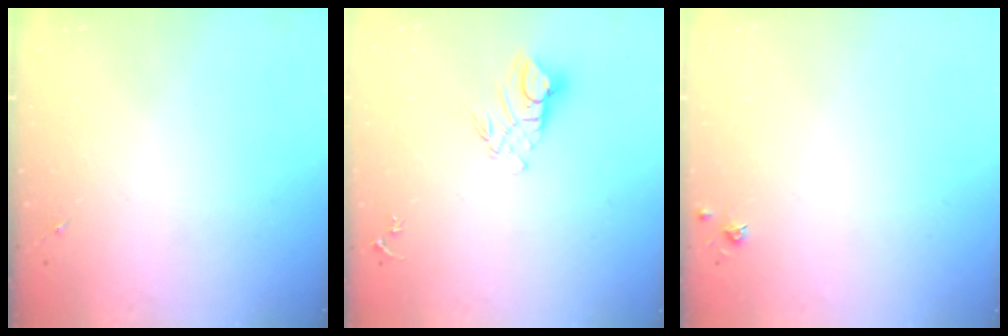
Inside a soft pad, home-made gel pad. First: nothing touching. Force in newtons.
{"total": 9.1, "press": 9.1, "slide": 0.9}
{"total": 3.8, "press": 3.8, "slide": 0.5}